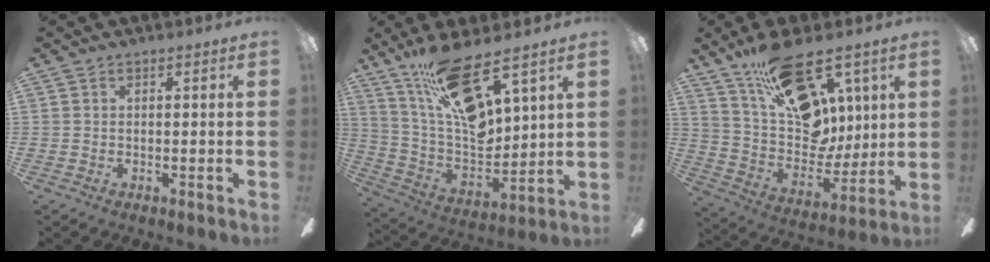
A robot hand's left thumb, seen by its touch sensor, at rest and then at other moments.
{"total": 17.7, "force": [11.8, 5.7, 11.9], "torque": [-0.230, -0.082, 0.203]}
{"total": 23.0, "force": [12.7, 12.7, 14.3], "torque": [-0.235, -0.067, 0.229]}